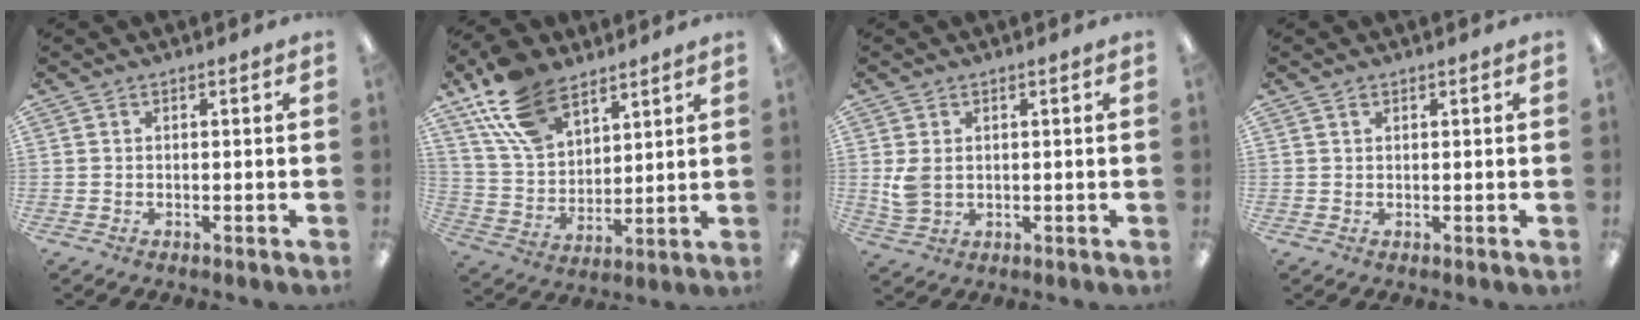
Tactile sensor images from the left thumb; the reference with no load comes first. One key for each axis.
{"total": 16.8, "fx": 10.8, "fy": 9.5, "fz": 8.6, "tx": -0.181, "ty": -0.031, "tz": 0.210}
{"total": 4.4, "fx": 0.9, "fy": 3.2, "fz": 2.9, "tx": -0.062, "ty": -0.002, "tz": 0.014}
{"total": 0.8, "fx": 0.6, "fy": 0.4, "fz": 0.3, "tx": -0.008, "ty": 0.002, "tz": 0.012}